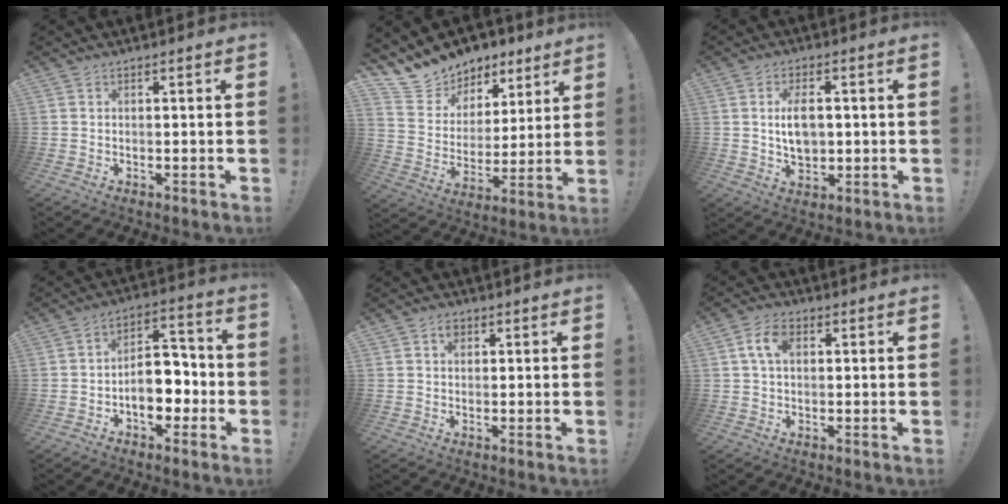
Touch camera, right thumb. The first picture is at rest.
{"total": 11.5, "force": [9.3, 6.8, 0.9], "torque": [-0.035, -0.077, 0.177]}
{"total": 8.0, "force": [0.5, 5.0, 6.2], "torque": [-0.106, 0.003, 0.006]}
{"total": 12.2, "force": [-3.9, 8.1, 8.2], "torque": [-0.118, 0.027, -0.064]}
{"total": 2.3, "force": [0.8, 1.8, 1.3], "torque": [-0.005, -0.003, 0.010]}
{"total": 7.0, "force": [1.7, 4.5, 5.1], "torque": [-0.094, 0.006, 0.030]}